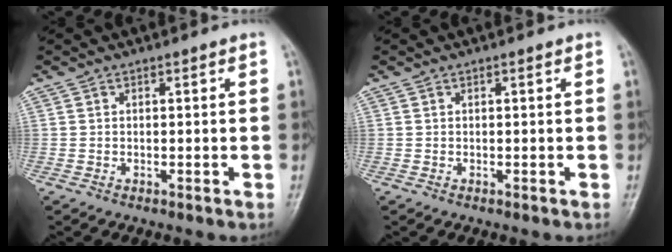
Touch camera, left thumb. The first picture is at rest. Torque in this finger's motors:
{"motor_torque": [0.00, 0.00, -0.01, 0.00, 0.00]}